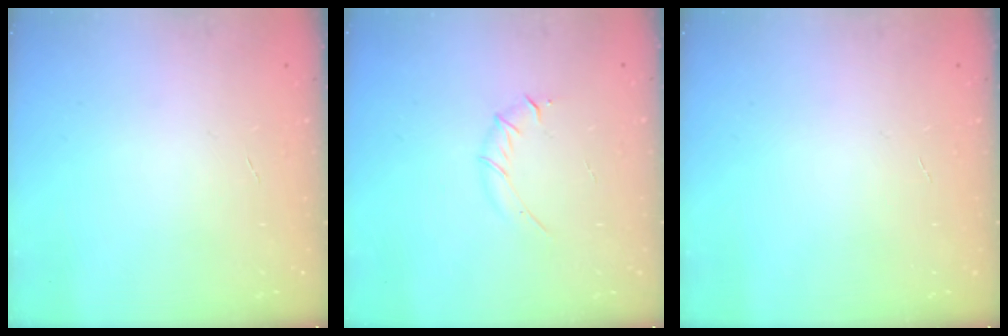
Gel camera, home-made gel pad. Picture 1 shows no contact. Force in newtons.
{"total": 5.4, "press": 5.1, "slide": 1.6}
{"total": 0.0}